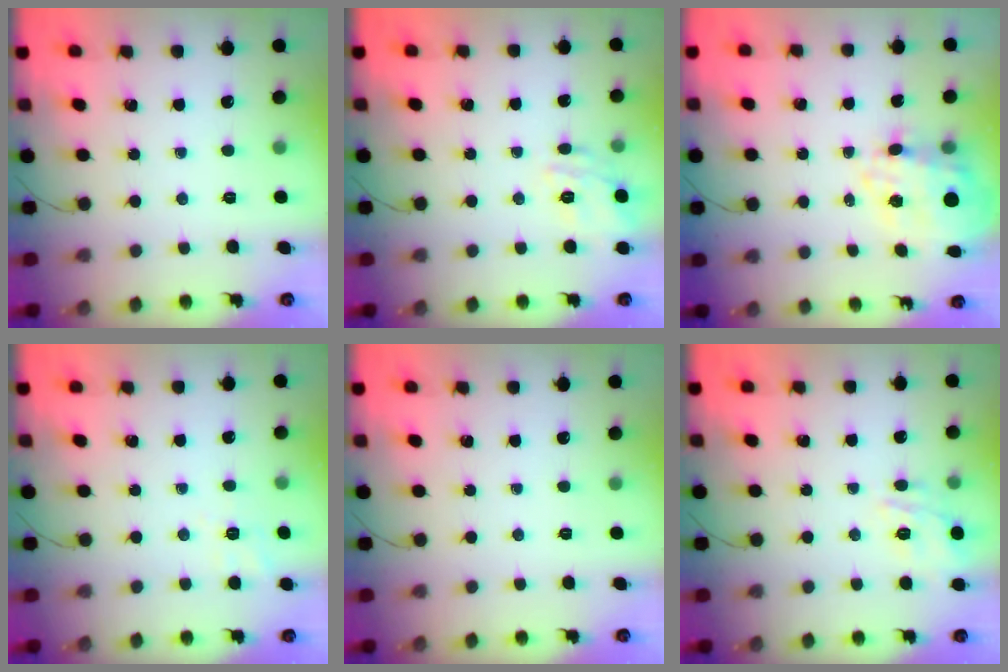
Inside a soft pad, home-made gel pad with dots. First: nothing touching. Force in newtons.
{"total": 12.3, "press": 12.2, "slide": 1.0}
{"total": 12.5, "press": 12.1, "slide": 3.1}
{"total": 2.2, "press": 0.9, "slide": 2.0}
{"total": 0.0}
{"total": 11.2, "press": 11.2, "slide": 0.8}